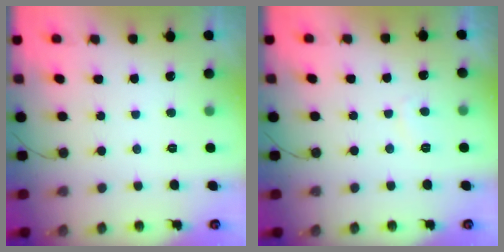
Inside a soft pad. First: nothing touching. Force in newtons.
{"total": 1.7, "press": 1.6, "slide": 0.6}